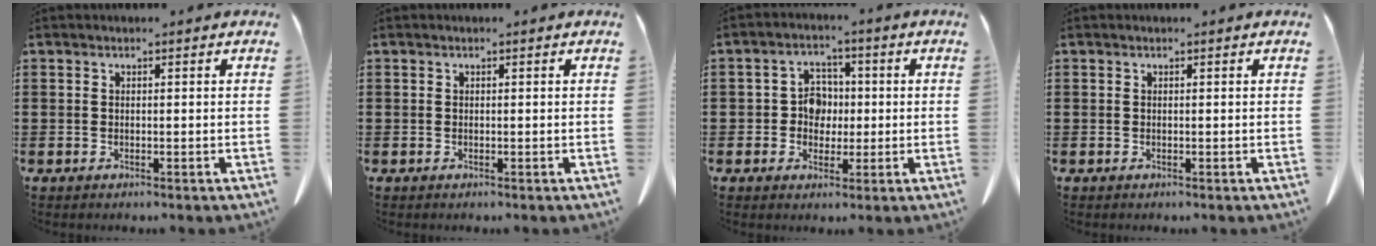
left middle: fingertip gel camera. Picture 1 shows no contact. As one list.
[{"total": 0.0}, {"total": 4.6, "force": [0.0, 4.1, 2.1], "torque": [-0.055, 0.014, -0.004]}, {"total": 0.0}]